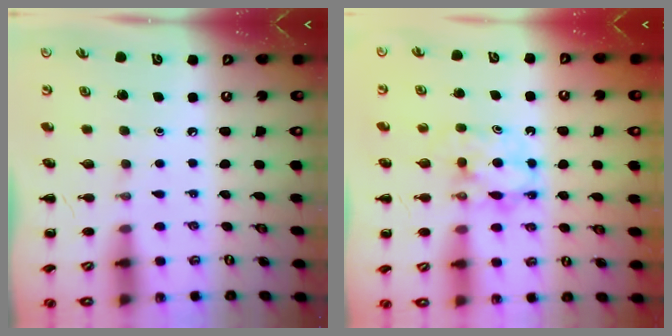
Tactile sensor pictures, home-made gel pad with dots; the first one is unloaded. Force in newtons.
{"total": 5.9, "press": 5.8, "slide": 0.8}